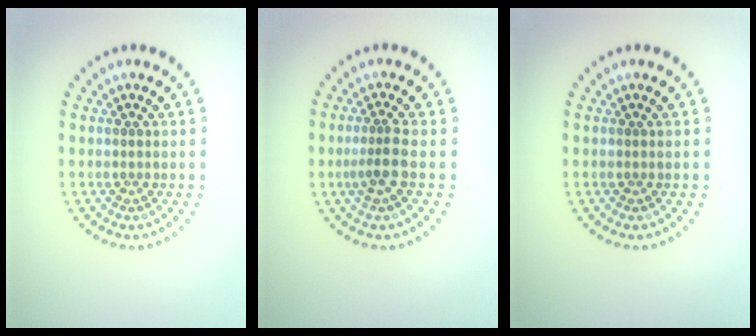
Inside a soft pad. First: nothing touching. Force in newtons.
{"total": 2.2, "press": 1.7, "slide": 1.4}
{"total": 0.0}